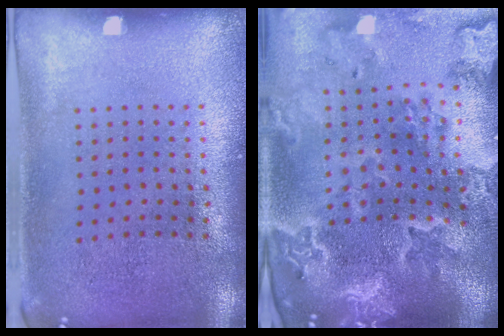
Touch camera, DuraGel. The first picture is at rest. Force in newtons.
{"total": 3.6, "press": 3.2, "slide": 1.8}